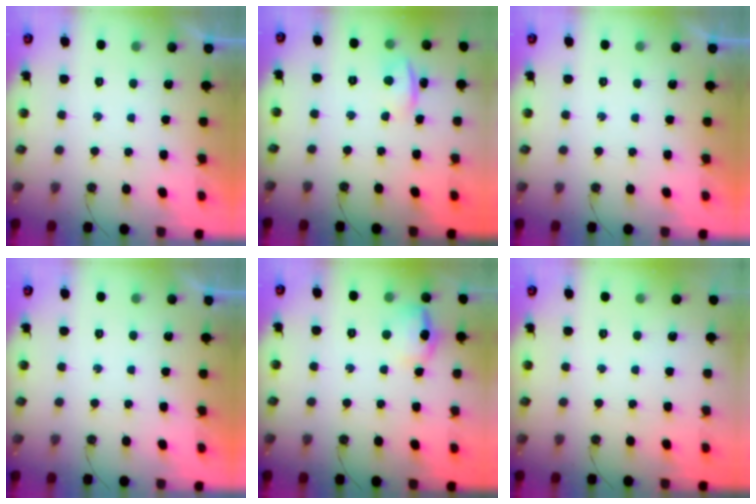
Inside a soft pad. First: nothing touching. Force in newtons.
{"total": 1.6, "press": 1.4, "slide": 0.7}
{"total": 0.0}
{"total": 0.0}
{"total": 10.8, "press": 10.7, "slide": 1.4}
{"total": 0.0}